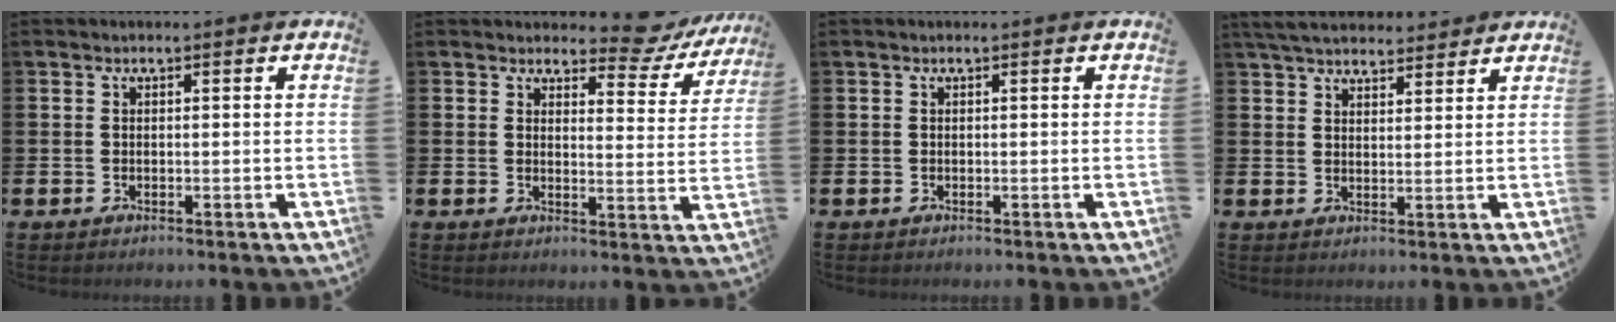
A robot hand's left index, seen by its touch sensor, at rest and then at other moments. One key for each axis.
{"total": 5.0, "fx": 4.5, "fy": 1.6, "fz": 1.3, "tx": -0.016, "ty": -0.031, "tz": 0.074}
{"total": 0.0}
{"total": 5.0, "fx": 4.8, "fy": 1.1, "fz": 0.8, "tx": -0.036, "ty": -0.017, "tz": 0.089}